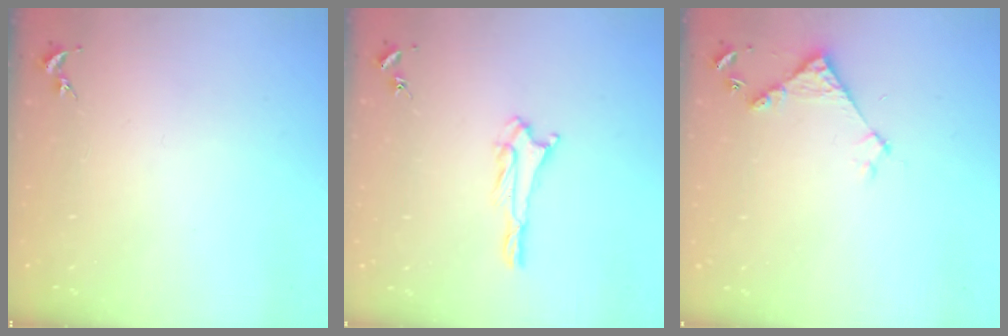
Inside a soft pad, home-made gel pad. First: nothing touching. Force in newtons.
{"total": 1.7, "press": 1.7, "slide": 0.2}
{"total": 4.0, "press": 4.0, "slide": 0.3}